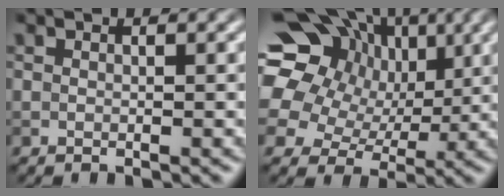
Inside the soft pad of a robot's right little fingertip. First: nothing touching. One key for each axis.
{"total": 19.4, "fx": 6.0, "fy": 16.3, "fz": 8.7, "tx": -0.201, "ty": 0.037, "tz": 0.086}